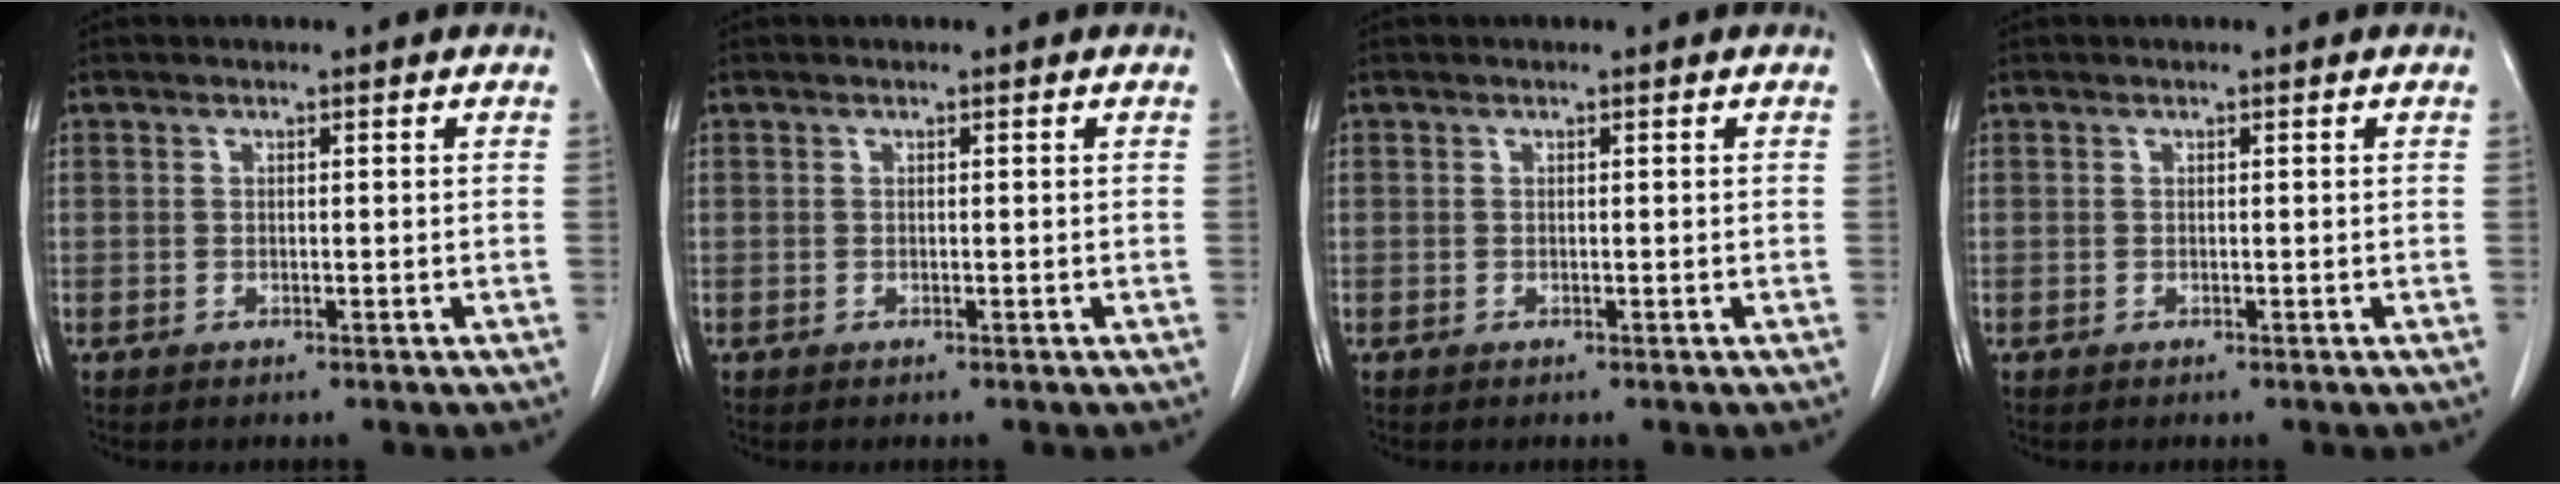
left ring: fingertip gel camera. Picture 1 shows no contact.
{"total": 0.0}
{"total": 0.0}
{"total": 0.0}